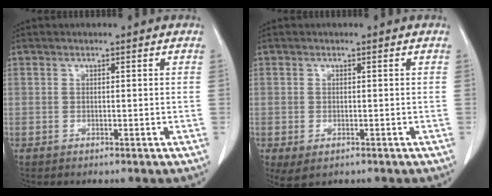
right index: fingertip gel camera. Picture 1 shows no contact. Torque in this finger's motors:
{"motor_torque": [0.36, -0.33, 0.17, 0.05]}